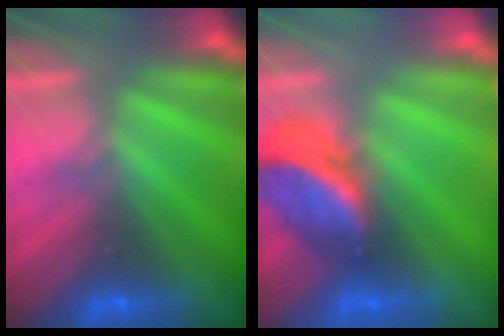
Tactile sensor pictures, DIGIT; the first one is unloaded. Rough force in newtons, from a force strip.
{"total": 2.6}